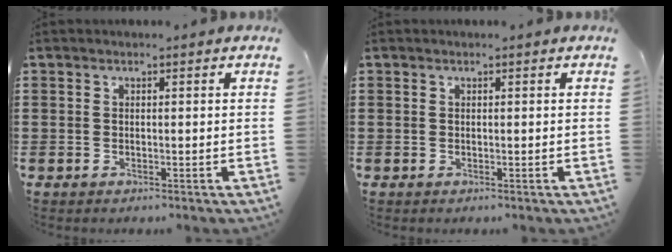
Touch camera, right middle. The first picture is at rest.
{"total": 0.0}